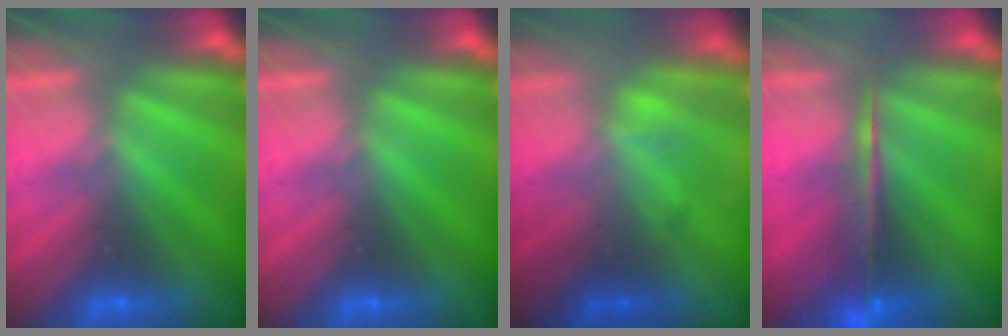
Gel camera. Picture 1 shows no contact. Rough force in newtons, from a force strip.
{"total": 0.0}
{"total": 2.1}
{"total": 5.5}